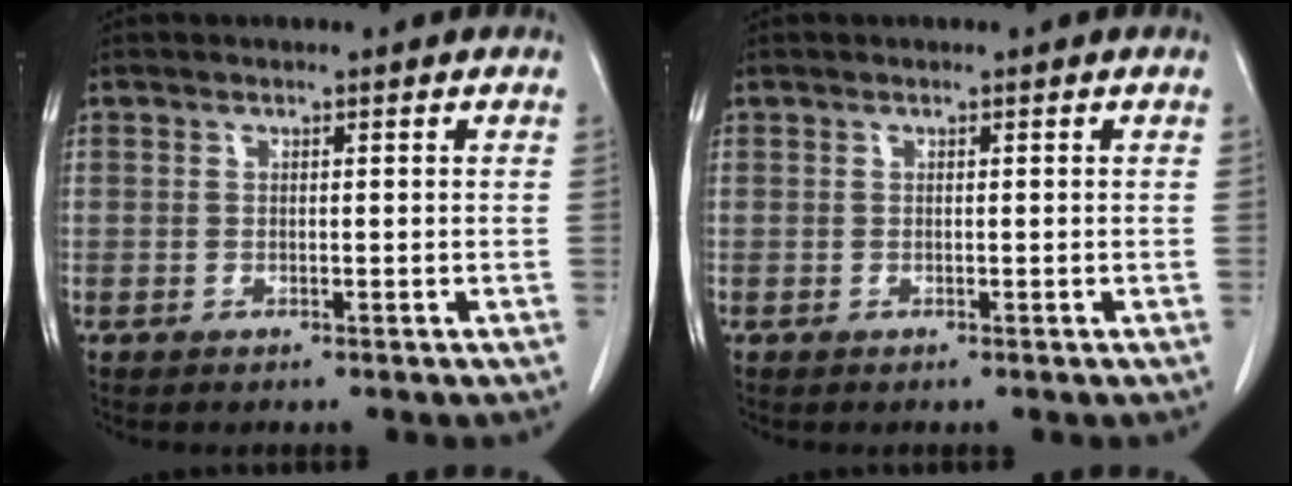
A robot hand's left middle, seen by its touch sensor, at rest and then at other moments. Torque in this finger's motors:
{"motor_torque": [0.50, -0.95, -0.04, -0.01]}